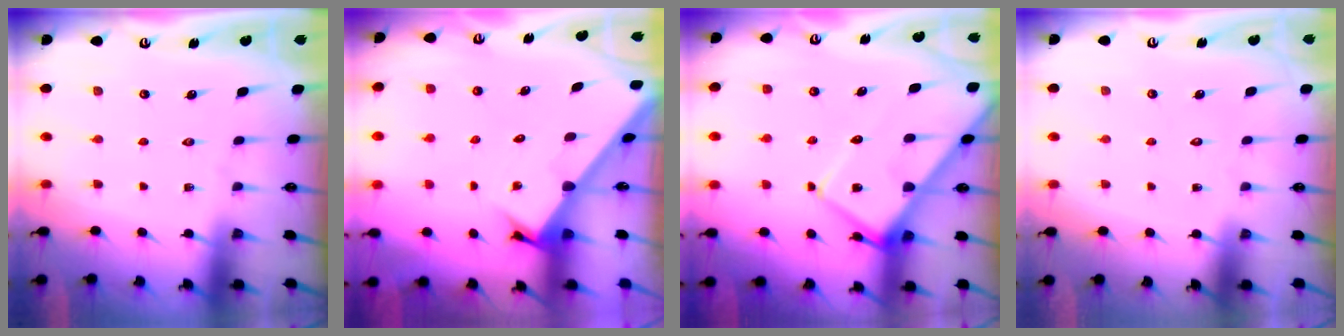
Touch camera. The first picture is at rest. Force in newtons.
{"total": 2.8, "press": 2.8, "slide": 0.2}
{"total": 10.3, "press": 10.3, "slide": 0.7}
{"total": 1.5, "press": 1.5, "slide": 0.1}